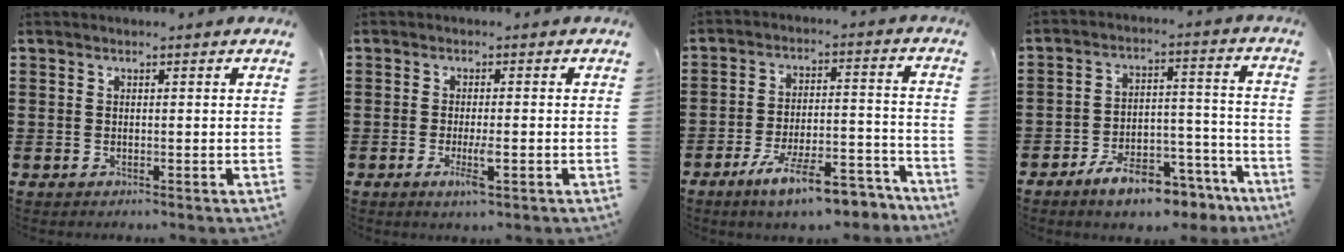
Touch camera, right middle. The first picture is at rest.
{"total": 3.7, "force": [-1.4, 0.7, 3.3], "torque": [-0.061, -0.004, -0.025]}
{"total": 10.9, "force": [-8.5, 1.9, 6.5], "torque": [-0.109, 0.025, -0.159]}
{"total": 8.6, "force": [-7.3, 2.5, 3.9], "torque": [-0.061, 0.030, -0.134]}